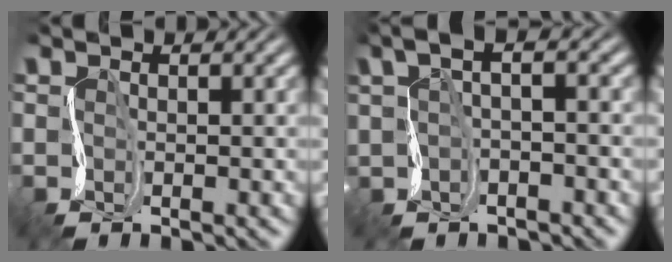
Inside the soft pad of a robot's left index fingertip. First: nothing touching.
{"total": 1.8, "force": [1.2, 0.4, 1.3], "torque": [-0.033, 0.012, 0.023]}